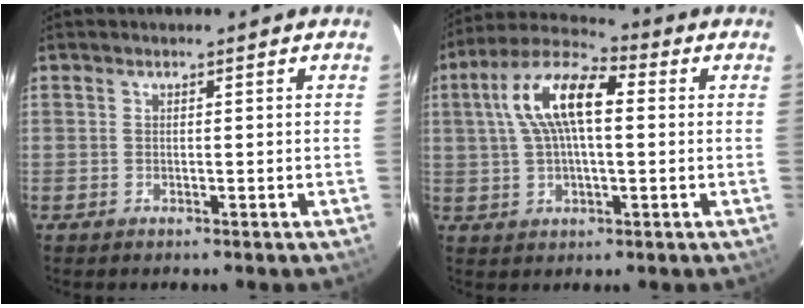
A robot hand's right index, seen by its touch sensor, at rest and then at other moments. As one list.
[{"total": 13.6, "force": [2.5, 5.6, 12.2], "torque": [-0.235, 0.030, 0.037]}]